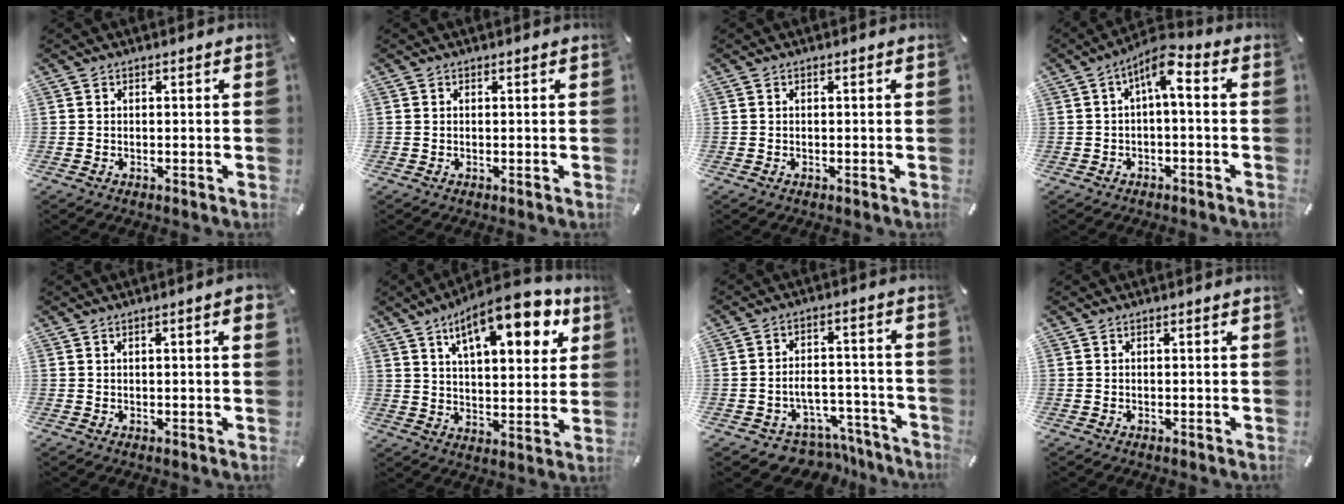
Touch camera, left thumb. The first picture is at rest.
{"total": 0.0}
{"total": 0.0}
{"total": 6.8, "force": [0.8, 2.8, 6.2], "torque": [-0.110, 0.006, 0.012]}
{"total": 2.7, "force": [0.5, 0.3, 2.6], "torque": [-0.047, 0.002, 0.008]}
{"total": 16.3, "force": [9.3, 6.7, 11.6], "torque": [-0.171, -0.037, 0.150]}
{"total": 7.4, "force": [-4.2, 5.6, 2.5], "torque": [-0.033, 0.026, -0.069]}
{"total": 0.0}